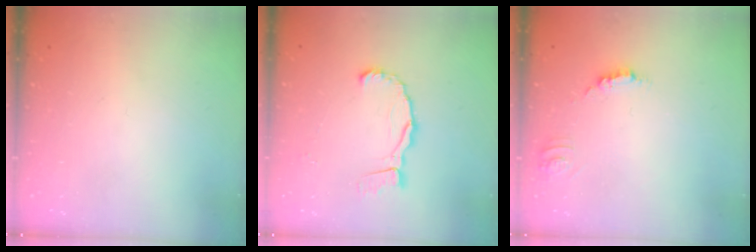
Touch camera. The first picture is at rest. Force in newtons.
{"total": 9.6, "press": 9.5, "slide": 1.3}
{"total": 5.7, "press": 5.7, "slide": 0.3}